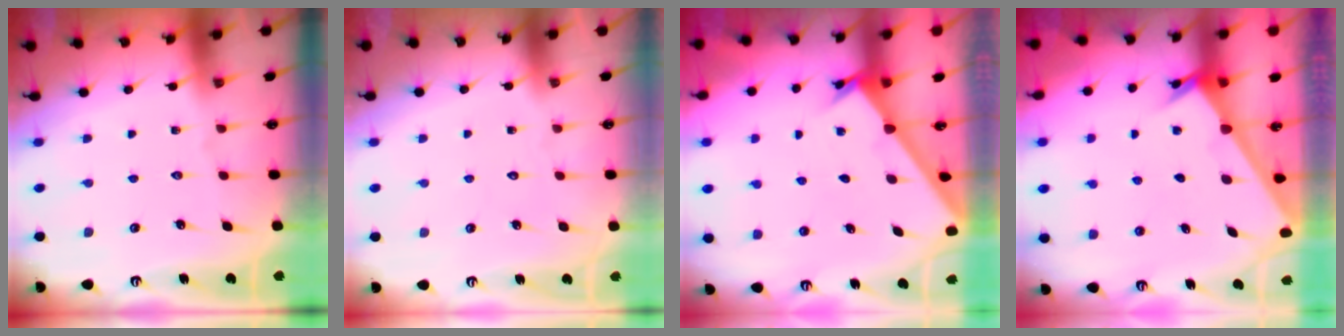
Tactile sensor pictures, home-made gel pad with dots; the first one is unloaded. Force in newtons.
{"total": 1.8, "press": 1.7, "slide": 0.1}
{"total": 2.0, "press": 2.0, "slide": 0.1}
{"total": 2.4, "press": 2.4, "slide": 0.2}